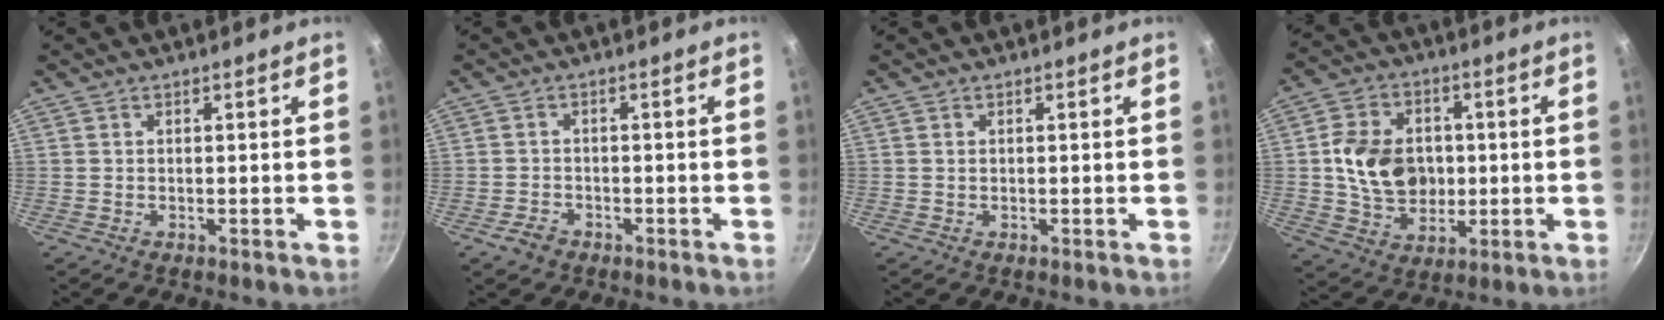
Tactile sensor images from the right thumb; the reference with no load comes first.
{"total": 3.0, "force": [-1.9, 2.0, 1.1], "torque": [-0.015, 0.021, -0.031]}
{"total": 0.5, "force": [0.1, 0.4, 0.3], "torque": [-0.003, 0.002, 0.001]}
{"total": 13.7, "force": [0.5, 10.8, 8.4], "torque": [-0.124, 0.010, 0.013]}